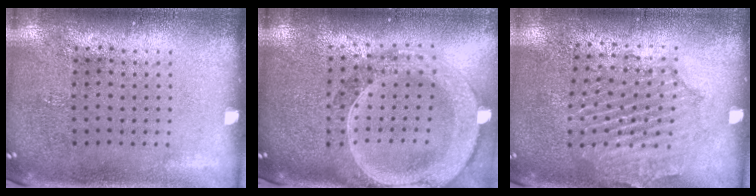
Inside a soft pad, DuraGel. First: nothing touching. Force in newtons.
{"total": 2.9, "press": 2.5, "slide": 1.5}
{"total": 1.6, "press": 1.6, "slide": 0.2}